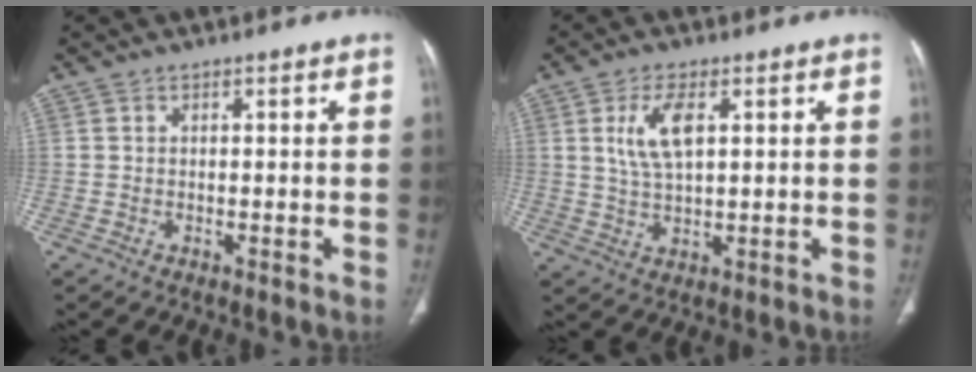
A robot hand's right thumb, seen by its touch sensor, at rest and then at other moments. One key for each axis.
{"total": 7.1, "fx": 2.2, "fy": 3.1, "fz": 6.1, "tx": -0.126, "ty": -0.006, "tz": 0.048}